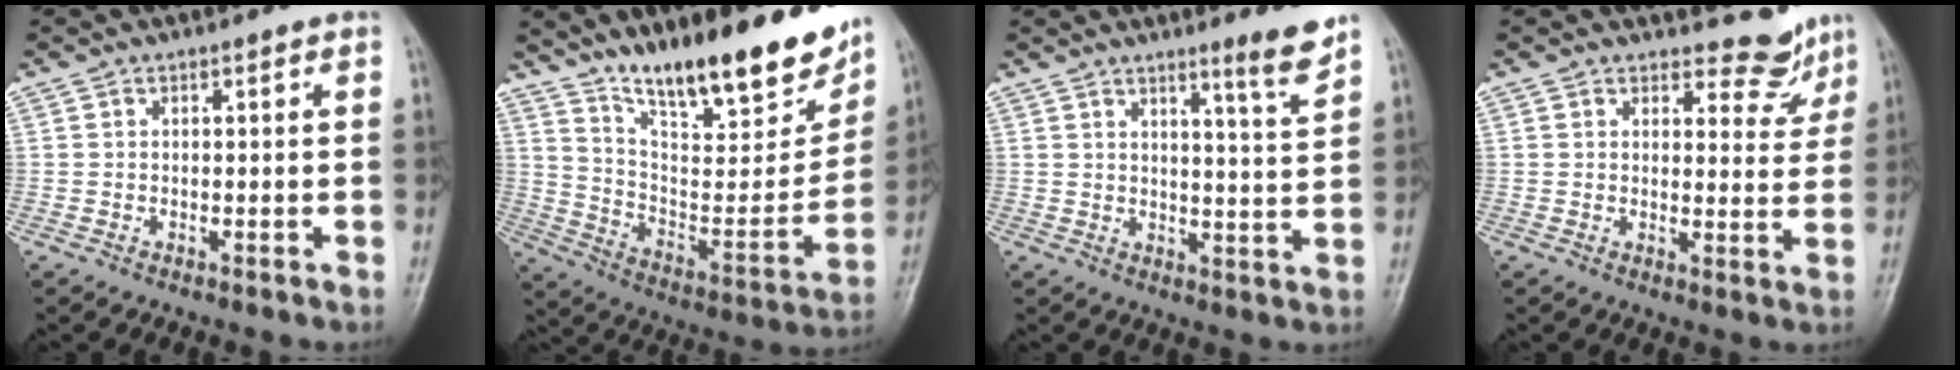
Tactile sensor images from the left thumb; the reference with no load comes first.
{"total": 23.6, "force": [17.2, 6.4, 14.9], "torque": [-0.186, -0.083, 0.281]}
{"total": 6.2, "force": [4.6, -0.3, 4.2], "torque": [-0.054, -0.044, 0.067]}
{"total": 4.3, "force": [3.8, 1.9, 0.7], "torque": [0.013, -0.034, 0.044]}